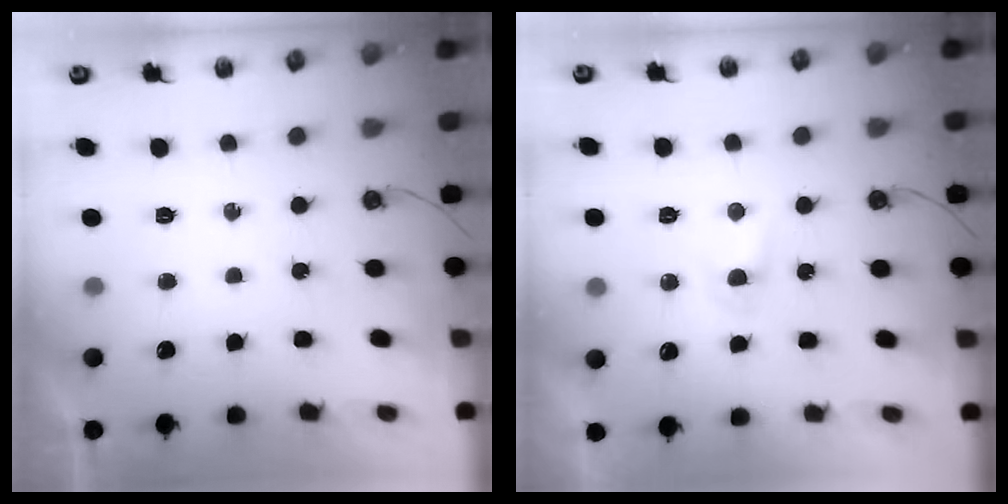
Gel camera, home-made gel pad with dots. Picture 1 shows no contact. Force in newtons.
{"total": 2.2, "press": 2.2, "slide": 0.3}